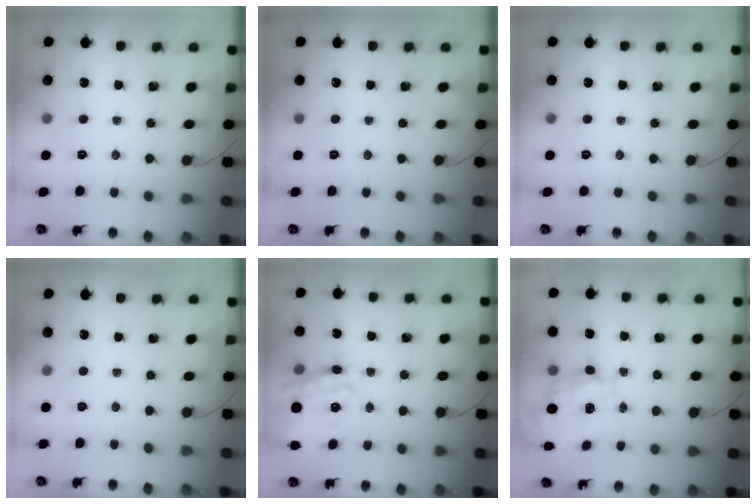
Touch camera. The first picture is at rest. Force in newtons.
{"total": 0.0}
{"total": 0.0}
{"total": 0.0}
{"total": 17.3, "press": 16.9, "slide": 3.4}
{"total": 10.2, "press": 10.2, "slide": 1.0}